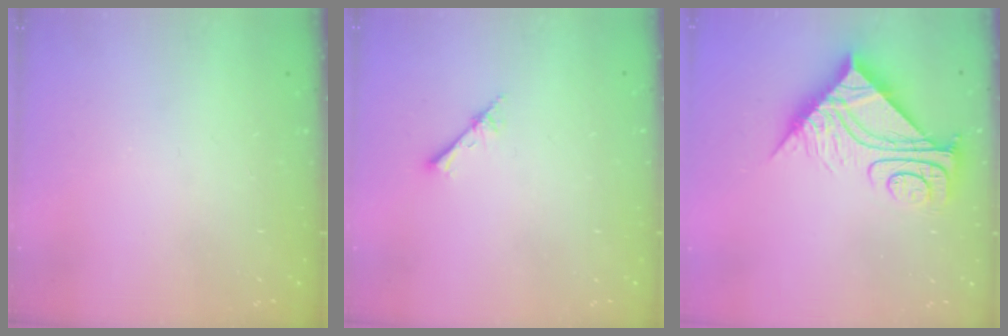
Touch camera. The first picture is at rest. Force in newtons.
{"total": 2.6, "press": 2.6, "slide": 0.3}
{"total": 10.4, "press": 10.4, "slide": 1.1}